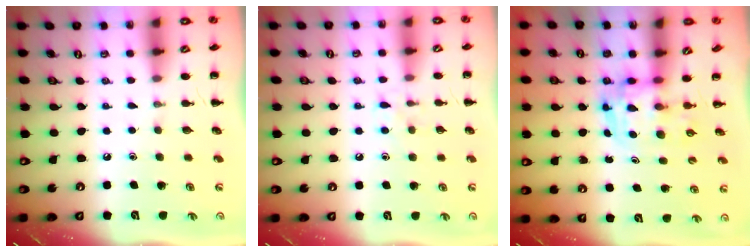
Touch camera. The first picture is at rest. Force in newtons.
{"total": 5.5, "press": 5.2, "slide": 1.7}
{"total": 3.4, "press": 3.4, "slide": 0.6}